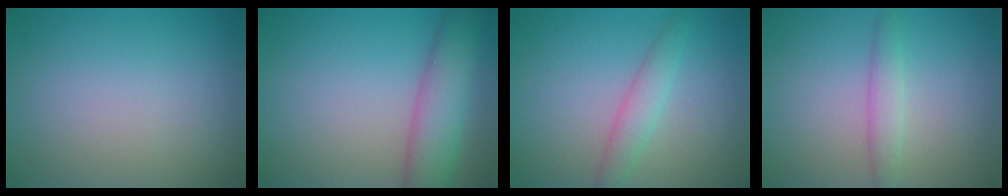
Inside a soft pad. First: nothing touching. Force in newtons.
{"total": 5.5, "press": 5.5, "slide": 0.2}
{"total": 2.3, "press": 2.3, "slide": 0.0}
{"total": 1.9, "press": 1.9, "slide": 0.0}